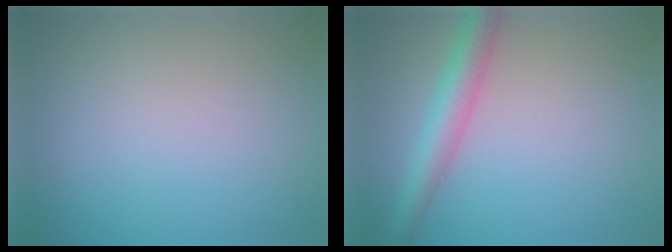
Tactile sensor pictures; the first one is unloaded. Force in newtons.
{"total": 3.9, "press": 3.9, "slide": 0.1}